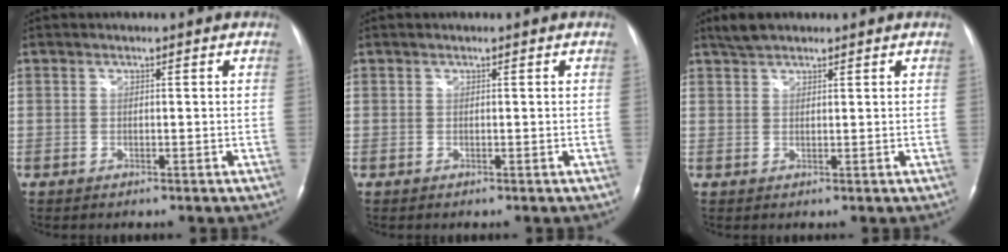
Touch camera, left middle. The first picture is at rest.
{"total": 0.0}
{"total": 3.0, "force": [2.6, 1.0, 1.3], "torque": [-0.032, 0.011, 0.049]}